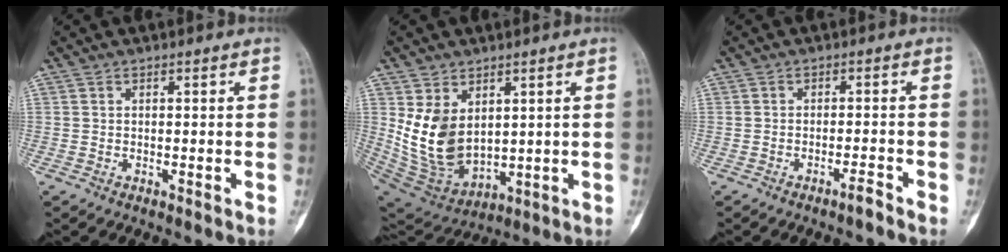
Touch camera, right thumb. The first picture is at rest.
{"total": 12.9, "force": [3.0, 8.7, 9.0], "torque": [-0.149, -0.025, 0.089]}
{"total": 2.0, "force": [-1.6, 0.0, 1.1], "torque": [-0.025, 0.012, -0.027]}